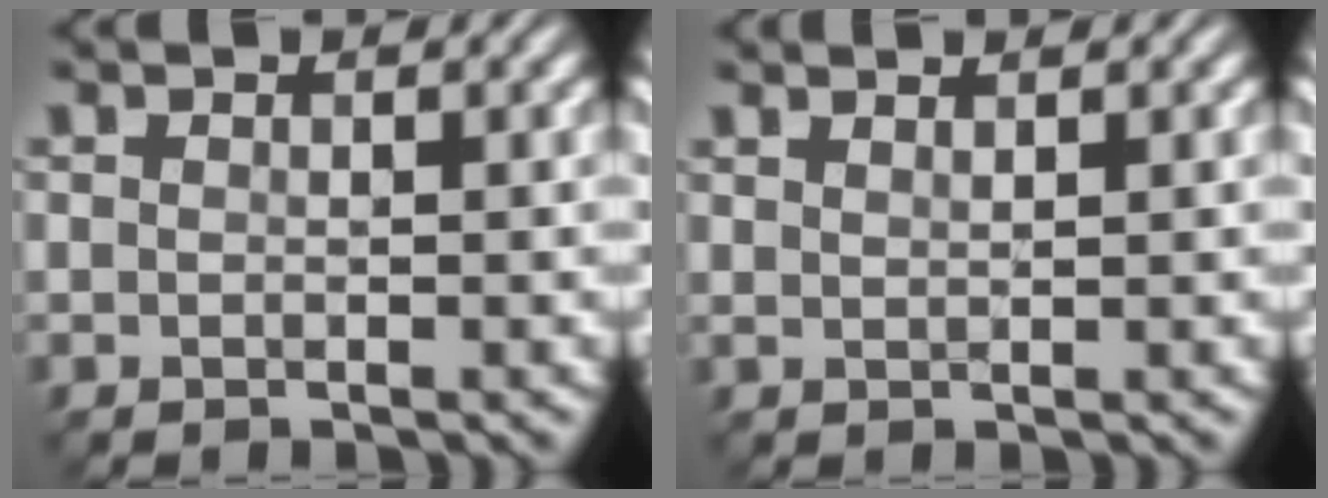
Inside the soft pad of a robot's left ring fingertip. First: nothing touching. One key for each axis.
{"total": 1.2, "fx": 1.0, "fy": 0.4, "fz": 0.7, "tx": 0.000, "ty": -0.001, "tz": 0.008}